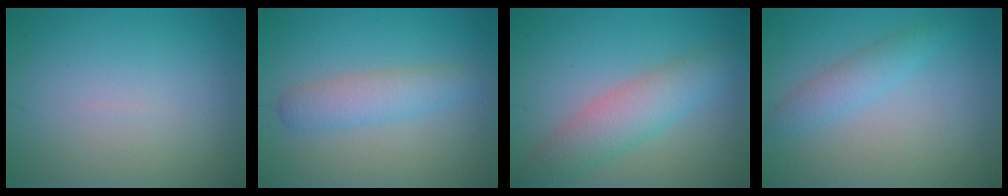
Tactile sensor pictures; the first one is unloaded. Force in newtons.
{"total": 3.0, "press": 3.0, "slide": 0.1}
{"total": 4.5, "press": 4.5, "slide": 0.1}
{"total": 2.2, "press": 2.2, "slide": 0.1}